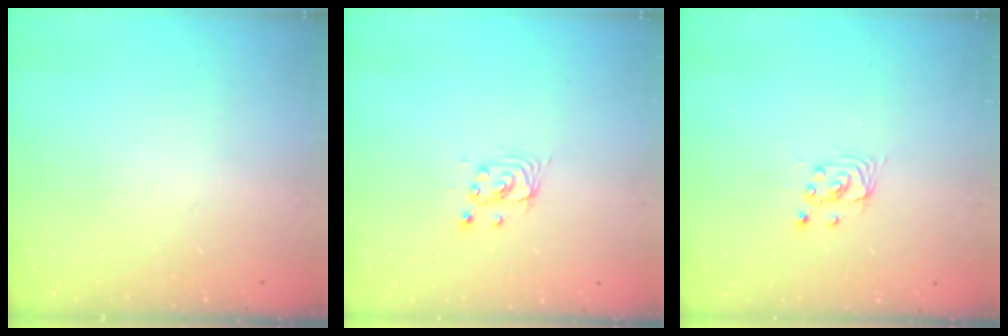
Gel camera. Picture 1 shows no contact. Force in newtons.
{"total": 2.9, "press": 2.9, "slide": 0.1}
{"total": 2.8, "press": 2.8, "slide": 0.1}